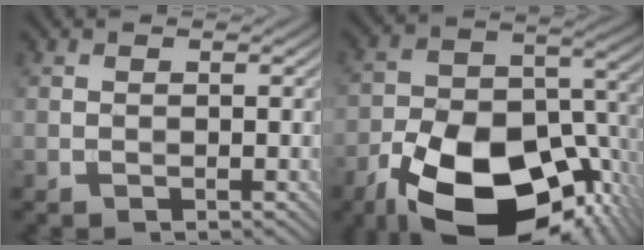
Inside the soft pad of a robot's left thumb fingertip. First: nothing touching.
{"total": 19.5, "force": [-10.5, 10.4, 12.7], "torque": [-0.239, -0.041, -0.155]}